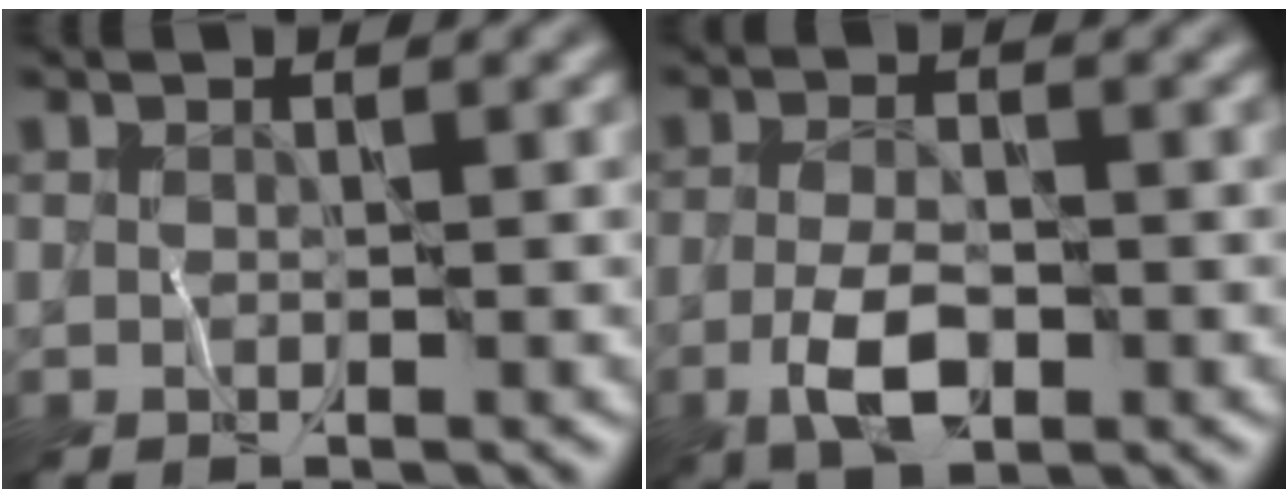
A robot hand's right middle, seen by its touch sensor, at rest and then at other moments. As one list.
[{"total": 4.0, "force": [-1.6, 1.7, 3.3], "torque": [-0.064, -0.001, -0.034]}]